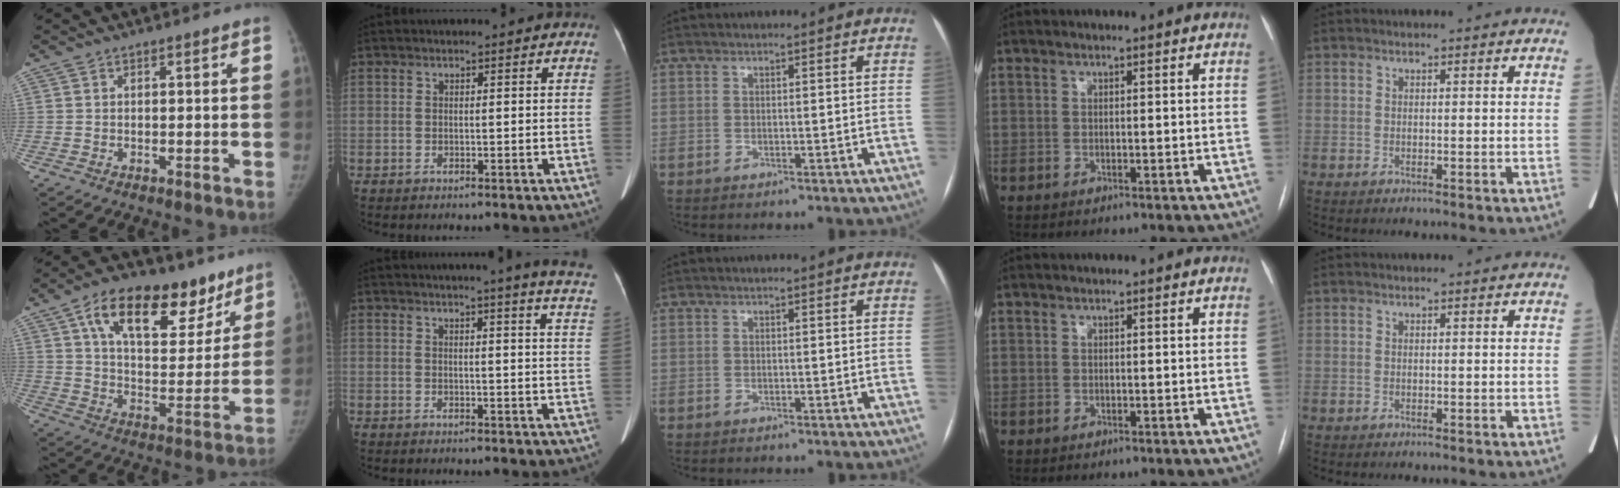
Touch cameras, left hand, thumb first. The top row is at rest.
{"thumb": {"total": 23.1, "force": [13.3, 11.8, 14.8], "torque": [-0.186, -0.028, 0.213]}, "index": {"total": 13.1, "force": [11.5, -1.3, 6.1], "torque": [-0.076, -0.067, 0.108]}}